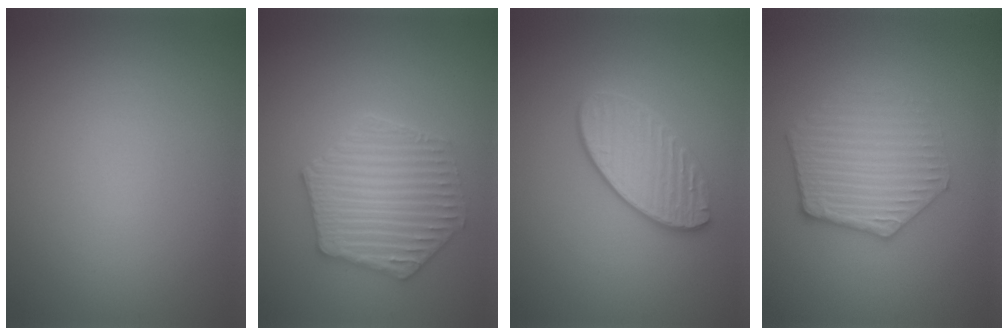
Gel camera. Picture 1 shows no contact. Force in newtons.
{"total": 4.7, "press": 4.2, "slide": 2.1}
{"total": 3.5, "press": 3.3, "slide": 1.3}
{"total": 3.3, "press": 3.3, "slide": 0.8}